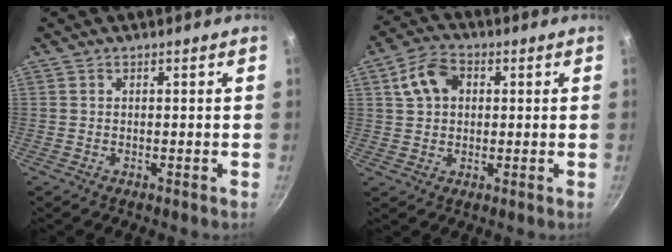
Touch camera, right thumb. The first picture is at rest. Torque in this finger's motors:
{"motor_torque": [-0.66, 0.53, 0.16, 0.05, 0.08]}